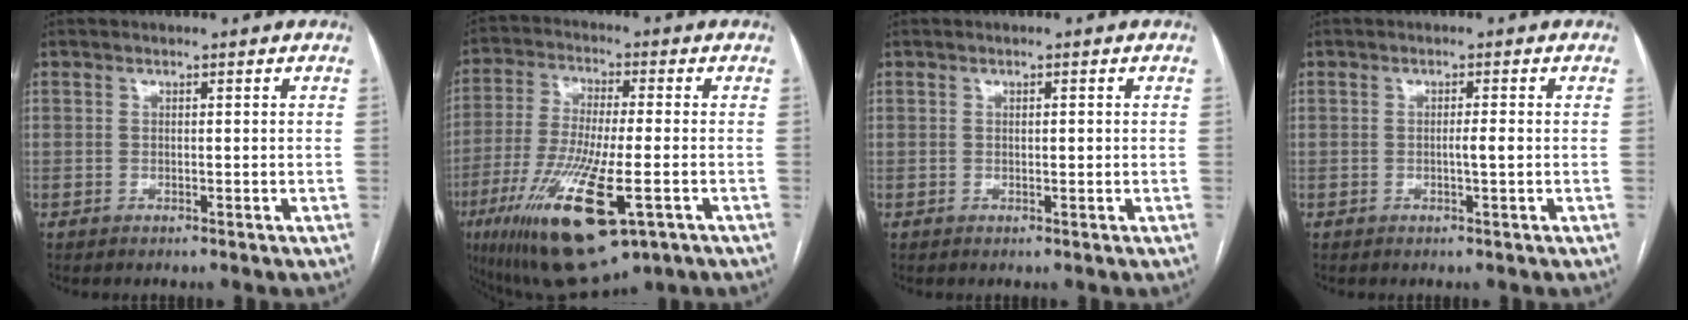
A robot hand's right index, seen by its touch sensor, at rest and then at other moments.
{"total": 18.8, "force": [-7.9, 4.2, 16.5], "torque": [-0.325, -0.042, -0.127]}
{"total": 0.9, "force": [0.1, 0.3, 0.9], "torque": [-0.015, 0.000, 0.002]}
{"total": 2.0, "force": [-0.4, -0.3, 1.9], "torque": [-0.031, 0.000, -0.008]}